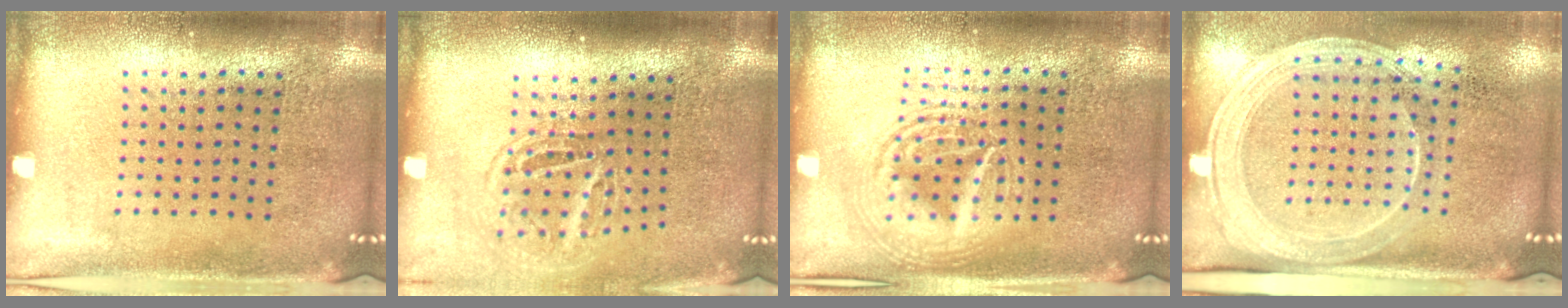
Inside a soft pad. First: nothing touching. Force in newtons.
{"total": 1.6, "press": 1.0, "slide": 1.2}
{"total": 2.7, "press": 2.7, "slide": 0.2}
{"total": 2.1, "press": 1.8, "slide": 1.1}